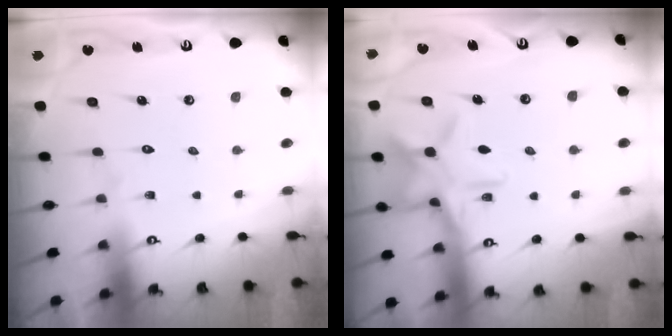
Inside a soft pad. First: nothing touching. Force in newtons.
{"total": 12.2, "press": 12.2, "slide": 0.8}